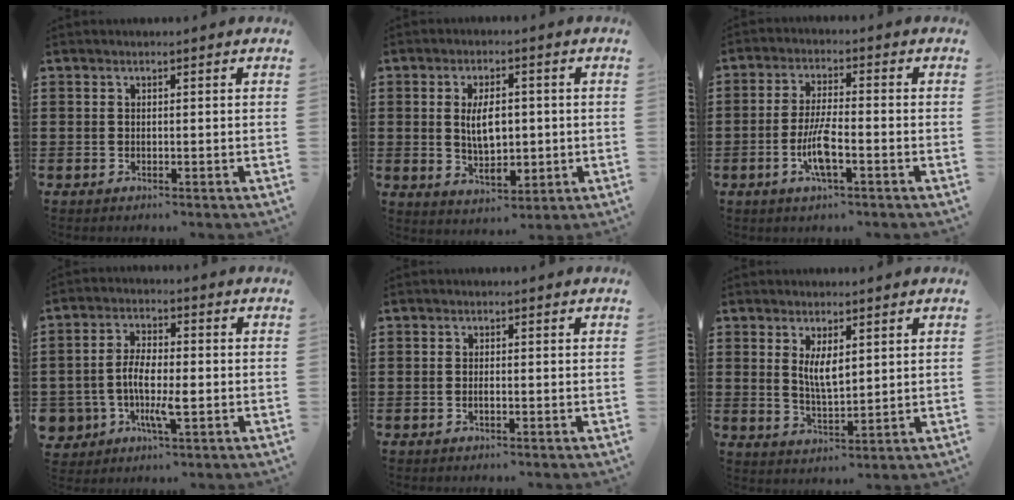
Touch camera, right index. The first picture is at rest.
{"total": 6.9, "force": [0.4, 3.8, 5.8], "torque": [-0.090, 0.004, 0.001]}
{"total": 6.0, "force": [-2.1, 1.2, 5.5], "torque": [-0.120, -0.009, -0.045]}
{"total": 6.1, "force": [-1.6, 3.2, 4.9], "torque": [-0.115, 0.002, -0.036]}
{"total": 0.7, "force": [-0.3, 0.2, 0.7], "torque": [-0.013, -0.005, -0.004]}
{"total": 4.3, "force": [1.4, 1.6, 3.8], "torque": [-0.070, -0.003, 0.023]}